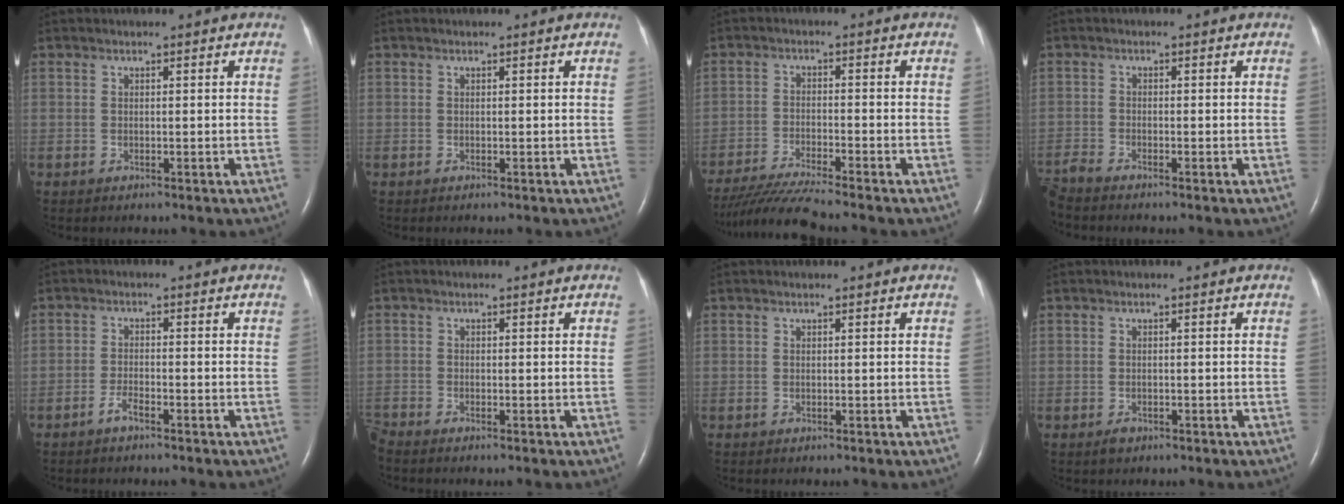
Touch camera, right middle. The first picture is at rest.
{"total": 0.0}
{"total": 8.6, "force": [-7.7, -1.8, 3.4], "torque": [-0.060, -0.028, -0.139]}
{"total": 2.9, "force": [-2.8, -0.5, 0.6], "torque": [-0.019, -0.015, -0.057]}
{"total": 2.1, "force": [-1.6, 0.3, 1.3], "torque": [-0.030, 0.000, -0.032]}
{"total": 1.4, "force": [-1.3, -0.3, 0.1], "torque": [-0.010, -0.007, -0.028]}
{"total": 0.0}
{"total": 1.1, "force": [-0.7, 0.6, 0.5], "torque": [-0.013, -0.001, -0.010]}